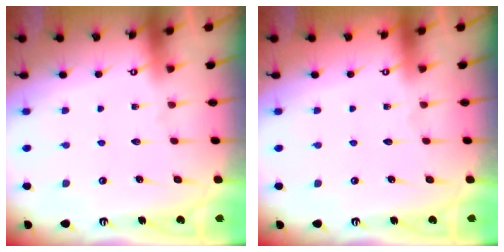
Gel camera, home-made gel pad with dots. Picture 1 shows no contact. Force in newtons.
{"total": 0.0}